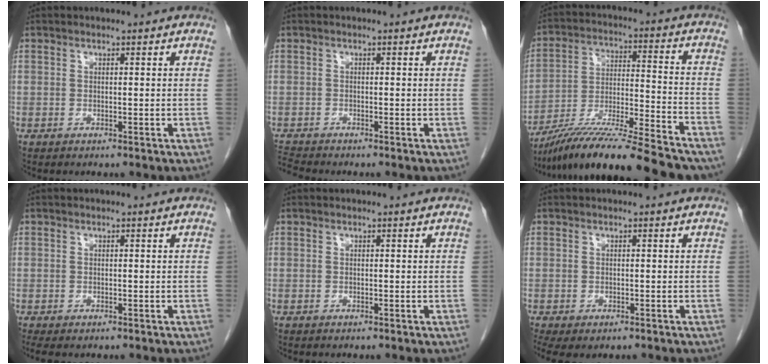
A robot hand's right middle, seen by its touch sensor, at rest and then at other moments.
{"total": 2.2, "force": [-2.1, -0.6, -0.1], "torque": [-0.013, -0.018, -0.040]}
{"total": 19.9, "force": [-17.1, 0.3, 10.2], "torque": [-0.176, -0.018, -0.291]}
{"total": 1.6, "force": [-1.2, 0.7, 0.8], "torque": [-0.016, -0.005, -0.015]}
{"total": 0.0}
{"total": 4.9, "force": [-3.2, 2.7, 2.7], "torque": [-0.054, -0.013, -0.046]}